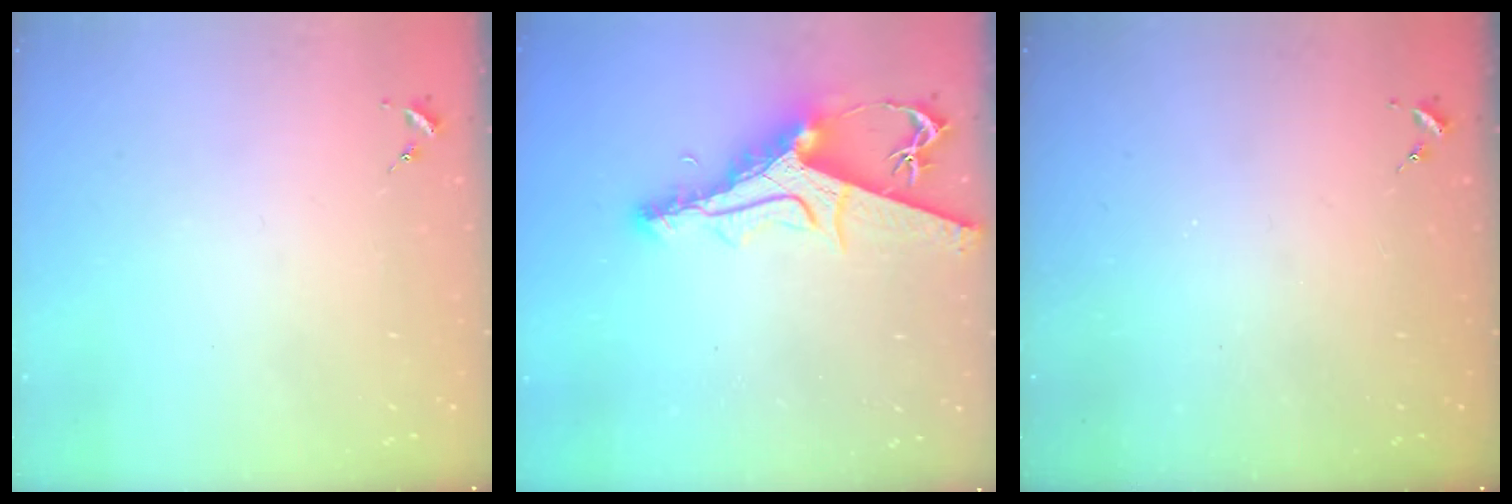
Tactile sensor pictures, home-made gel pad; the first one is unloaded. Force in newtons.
{"total": 12.9, "press": 12.8, "slide": 1.2}
{"total": 0.0}